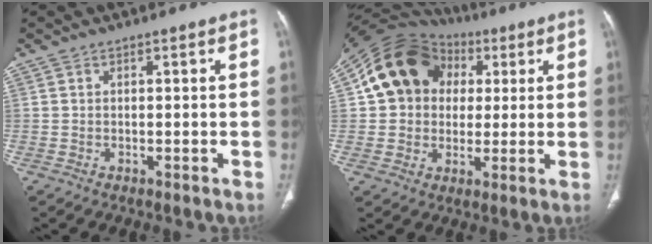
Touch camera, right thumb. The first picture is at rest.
{"total": 16.1, "force": [3.7, 13.7, 7.7], "torque": [-0.107, 0.025, 0.061]}